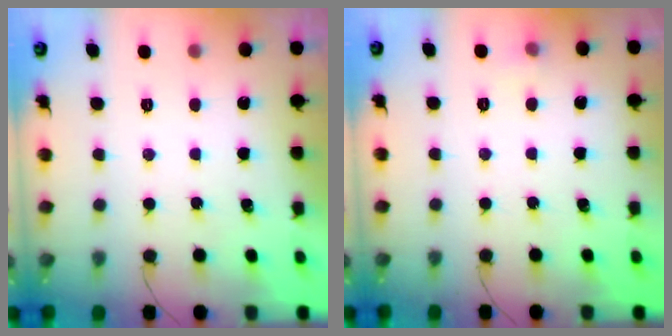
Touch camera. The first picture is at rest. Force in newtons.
{"total": 3.4, "press": 3.2, "slide": 1.1}